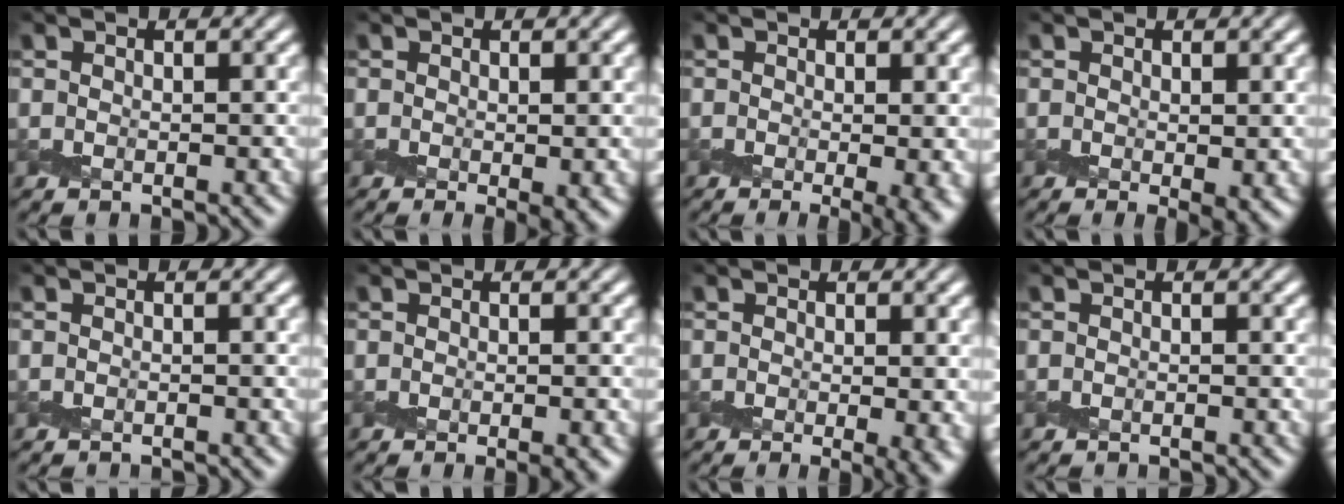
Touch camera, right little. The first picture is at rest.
{"total": 1.7, "force": [-0.5, 0.6, 1.5], "torque": [-0.027, -0.008, -0.008]}
{"total": 3.3, "force": [-0.9, 1.0, 3.0], "torque": [-0.045, -0.012, -0.017]}
{"total": 2.0, "force": [-0.4, 0.9, 1.7], "torque": [-0.029, -0.010, -0.005]}
{"total": 0.9, "force": [-0.8, -0.2, -0.4], "torque": [0.011, -0.002, -0.017]}
{"total": 1.4, "force": [-1.0, 0.1, 1.0], "torque": [-0.016, -0.007, -0.018]}
{"total": 2.8, "force": [-0.7, 0.8, 2.5], "torque": [-0.037, -0.009, -0.013]}
{"total": 0.7, "force": [-0.6, -0.2, -0.3], "torque": [0.007, -0.001, -0.010]}